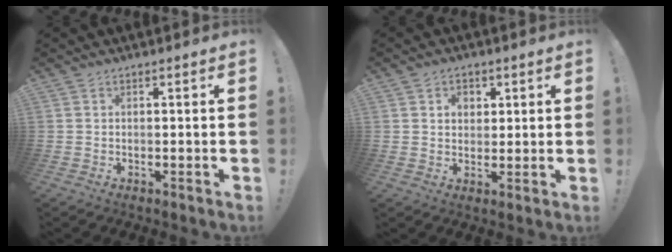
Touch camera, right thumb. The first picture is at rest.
{"total": 3.7, "force": [1.4, 3.2, 1.4], "torque": [-0.009, -0.007, 0.022]}